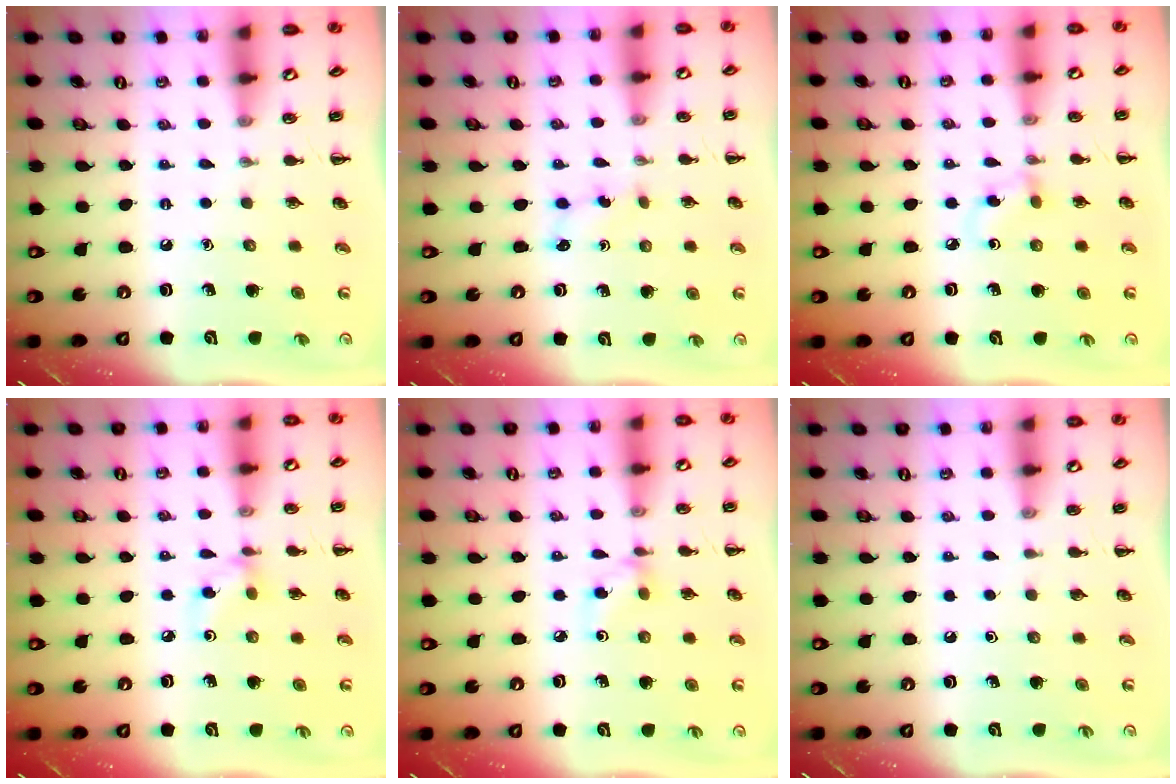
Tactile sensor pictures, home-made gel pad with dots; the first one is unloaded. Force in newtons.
{"total": 2.6, "press": 2.5, "slide": 0.8}
{"total": 4.9, "press": 4.5, "slide": 1.7}
{"total": 3.8, "press": 3.7, "slide": 0.9}
{"total": 3.0, "press": 2.8, "slide": 1.2}
{"total": 0.0}